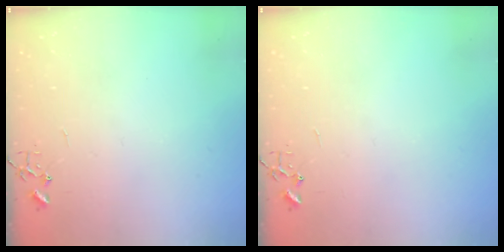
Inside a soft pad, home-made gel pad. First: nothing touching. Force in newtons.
{"total": 0.0}